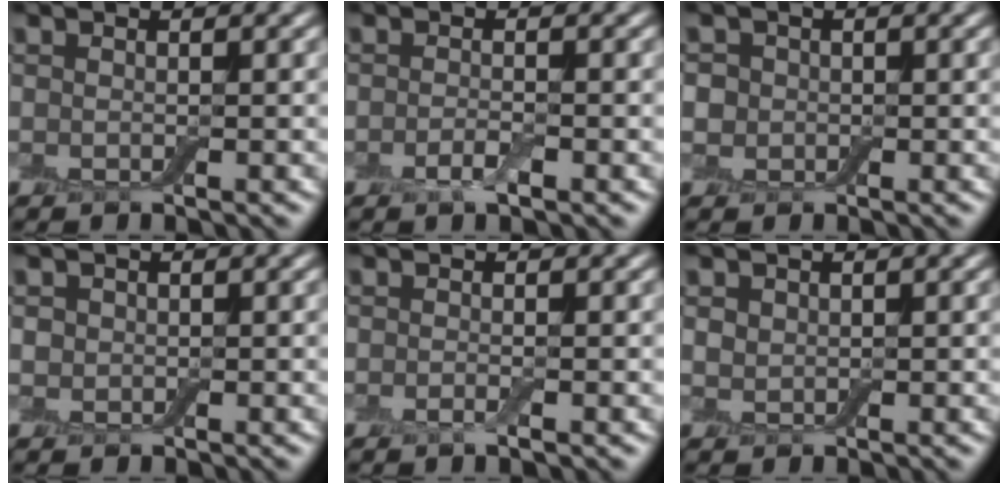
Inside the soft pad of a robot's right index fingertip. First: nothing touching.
{"total": 1.6, "force": [-0.8, 0.4, 1.3], "torque": [-0.028, -0.002, -0.018]}
{"total": 2.6, "force": [0.3, 2.4, 1.1], "torque": [-0.006, 0.010, -0.015]}
{"total": 0.8, "force": [0.0, 0.8, 0.2], "torque": [-0.002, -0.001, -0.003]}
{"total": 1.1, "force": [-0.5, 0.3, 1.0], "torque": [-0.017, -0.006, -0.012]}
{"total": 0.9, "force": [0.3, 0.7, 0.3], "torque": [-0.007, -0.002, 0.007]}